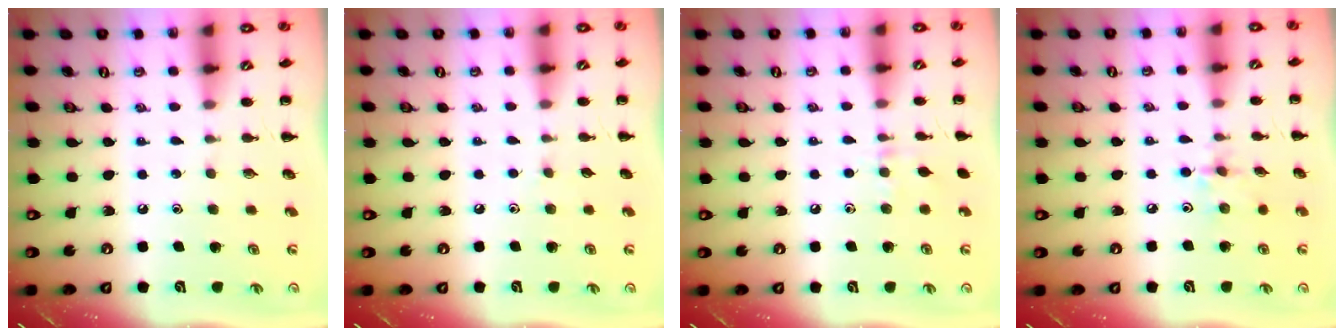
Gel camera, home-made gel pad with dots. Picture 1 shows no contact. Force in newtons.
{"total": 2.9, "press": 2.7, "slide": 1.1}
{"total": 5.3, "press": 5.0, "slide": 1.7}
{"total": 2.9, "press": 2.9, "slide": 0.5}